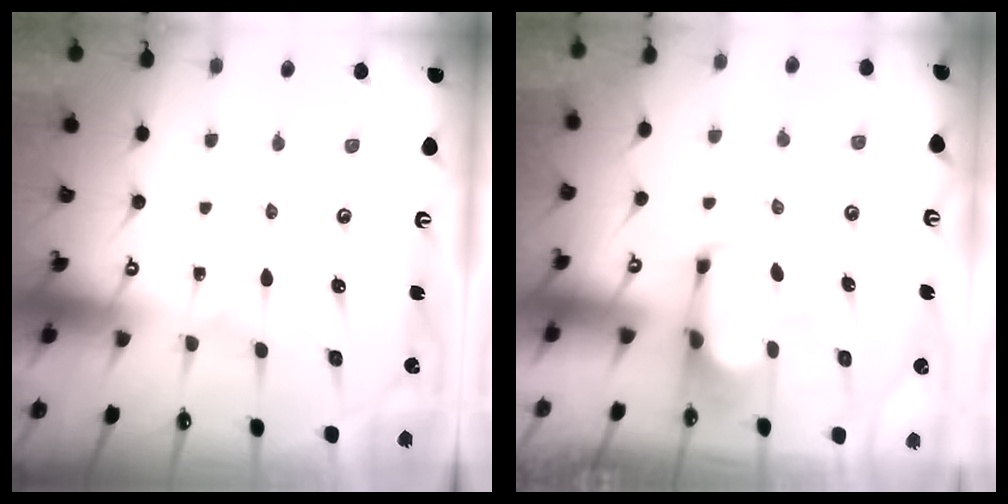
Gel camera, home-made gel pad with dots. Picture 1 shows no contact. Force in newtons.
{"total": 2.5, "press": 2.3, "slide": 0.9}